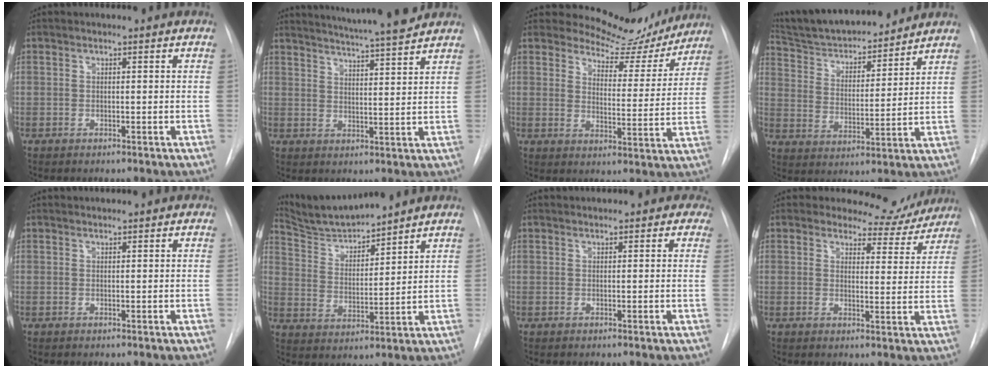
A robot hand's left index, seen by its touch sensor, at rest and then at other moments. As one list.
[{"total": 12.1, "force": [11.1, -0.3, 4.8], "torque": [-0.081, -0.002, 0.153]}, {"total": 10.9, "force": [10.4, 3.0, 1.0], "torque": [-0.005, -0.029, 0.126]}, {"total": 17.0, "force": [15.6, 3.1, 6.1], "torque": [-0.099, 0.005, 0.253]}, {"total": 0.7, "force": [0.6, 0.2, 0.2], "torque": [-0.006, 0.007, 0.009]}, {"total": 9.1, "force": [8.8, -0.2, 2.1], "torque": [-0.055, 0.006, 0.178]}, {"total": 2.6, "force": [2.0, 1.5, 0.3], "torque": [0.020, 0.001, 0.009]}, {"total": 6.8, "force": [6.4, 2.5, -0.4], "torque": [0.022, -0.028, 0.065]}]